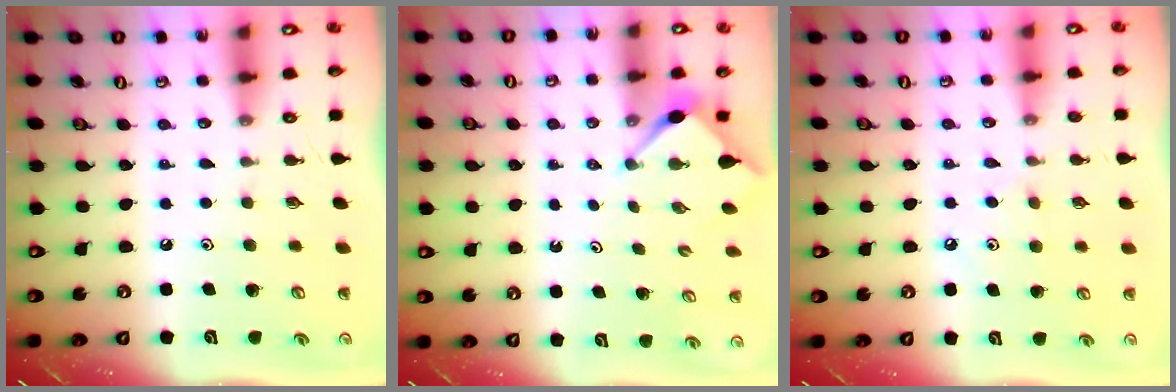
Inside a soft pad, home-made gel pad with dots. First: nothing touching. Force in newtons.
{"total": 2.8, "press": 2.8, "slide": 0.3}
{"total": 6.7, "press": 6.7, "slide": 1.0}